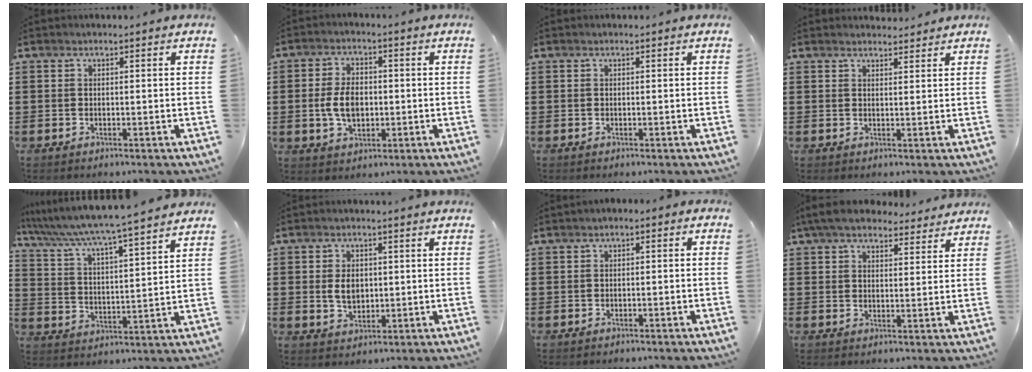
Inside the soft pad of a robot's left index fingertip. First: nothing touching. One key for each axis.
{"total": 6.1, "fx": -0.6, "fy": 3.7, "fz": 4.8, "tx": -0.097, "ty": 0.002, "tz": -0.016}
{"total": 0.0}
{"total": 1.9, "fx": 1.9, "fy": 0.2, "fz": 0.0, "tx": -0.005, "ty": -0.001, "tz": 0.037}
{"total": 5.1, "fx": 4.6, "fy": -1.0, "fz": 1.9, "tx": -0.061, "ty": -0.042, "tz": 0.070}
{"total": 3.9, "fx": 0.2, "fy": 2.6, "fz": 2.8, "tx": -0.053, "ty": 0.006, "tz": 0.000}
{"total": 1.4, "fx": -1.3, "fy": 0.4, "fz": 0.4, "tx": -0.011, "ty": 0.002, "tz": -0.028}
{"total": 5.9, "fx": 5.1, "fy": 1.7, "fz": 2.4, "tx": -0.063, "ty": -0.009, "tz": 0.096}